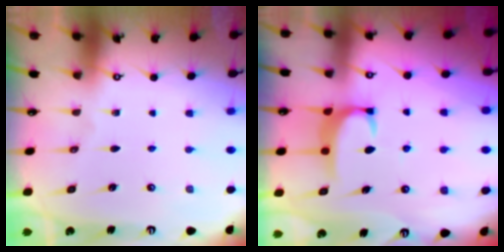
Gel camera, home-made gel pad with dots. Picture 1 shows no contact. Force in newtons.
{"total": 2.0, "press": 1.9, "slide": 0.6}